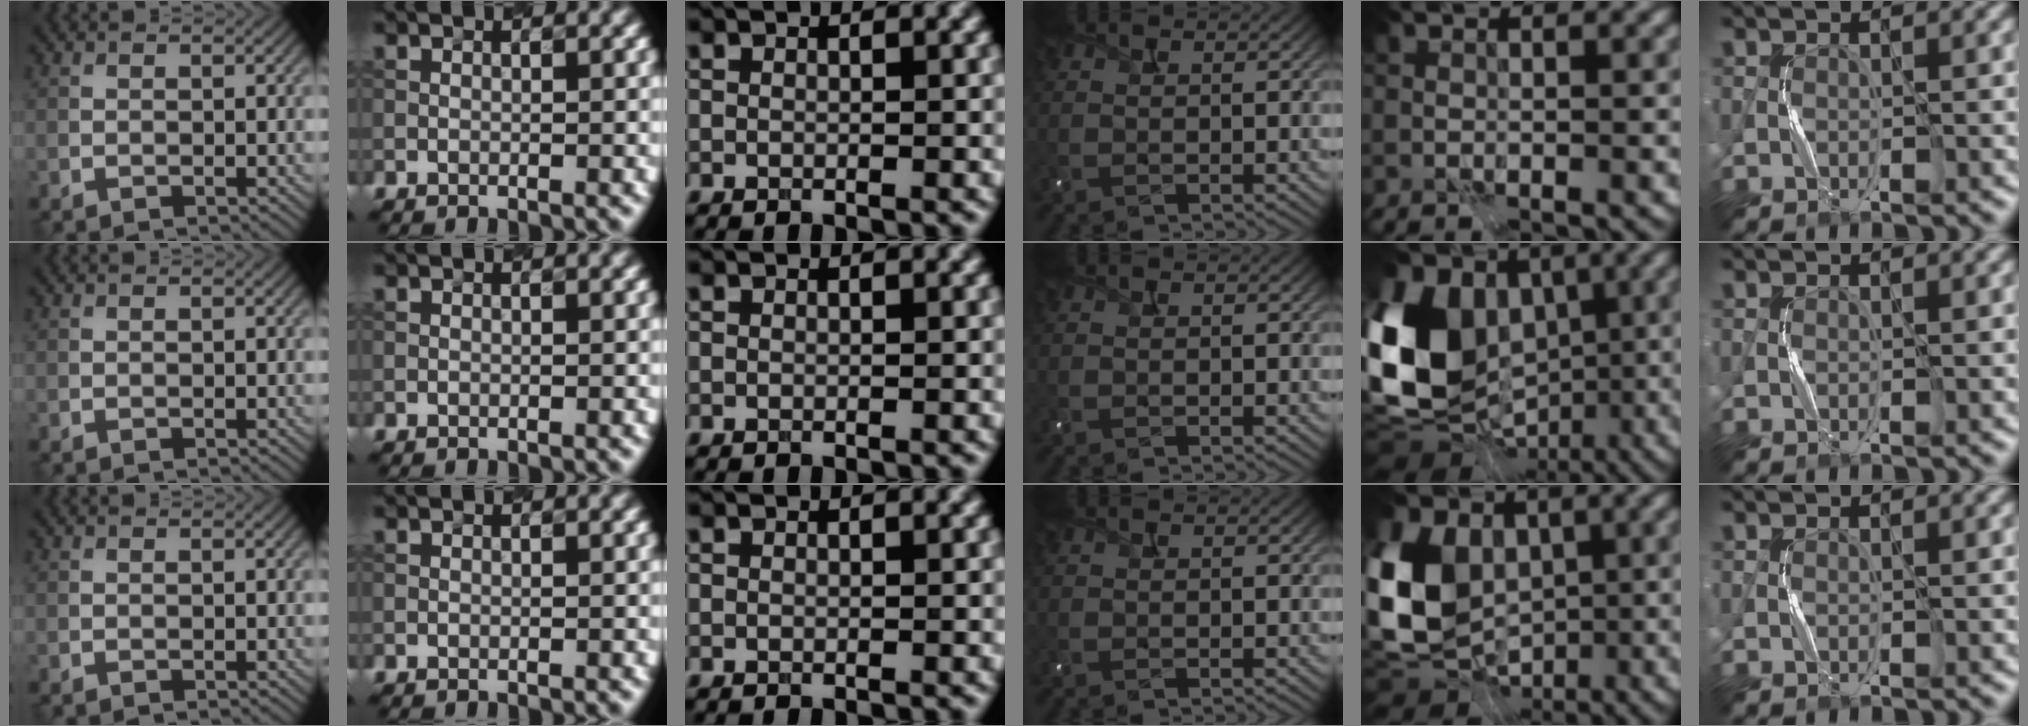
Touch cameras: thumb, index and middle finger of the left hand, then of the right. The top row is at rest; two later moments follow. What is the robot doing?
{"motion": "press", "object": "camera"}